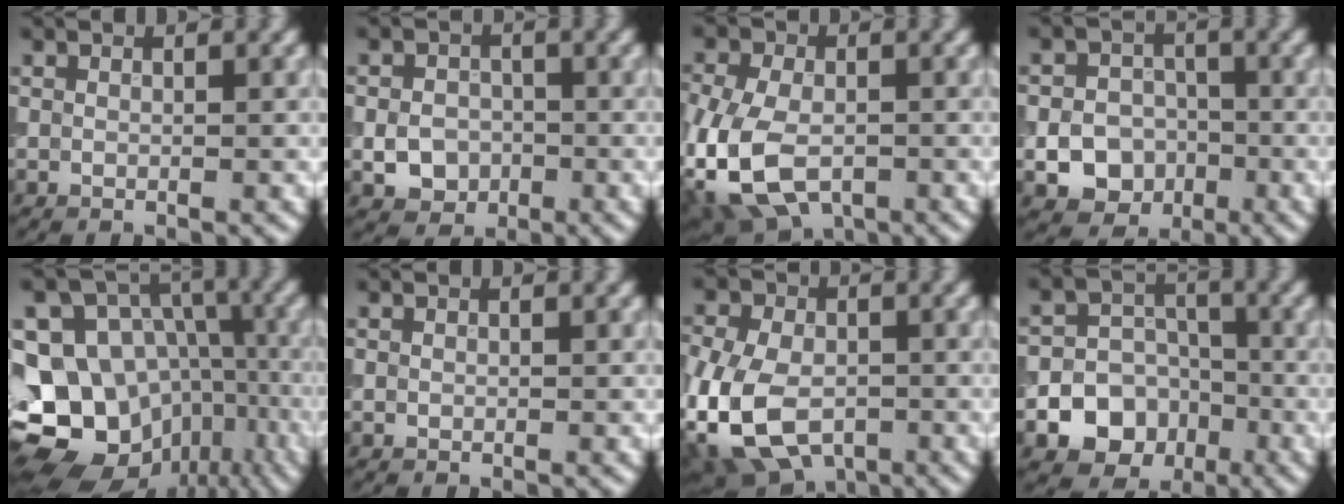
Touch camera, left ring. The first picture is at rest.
{"total": 3.1, "force": [-0.9, 2.6, 1.4], "torque": [-0.021, -0.001, -0.018]}
{"total": 9.4, "force": [-3.9, 5.6, 6.5], "torque": [-0.157, -0.030, -0.078]}
{"total": 7.2, "force": [-2.6, 6.3, 2.3], "torque": [-0.015, -0.015, -0.062]}
{"total": 19.3, "force": [-6.4, 16.7, 7.3], "torque": [-0.154, -0.010, -0.082]}
{"total": 0.0}
{"total": 11.4, "force": [-4.3, 7.6, 7.3], "torque": [-0.147, -0.035, -0.075]}
{"total": 10.3, "force": [-4.3, 8.9, 2.6], "torque": [-0.024, -0.027, -0.090]}